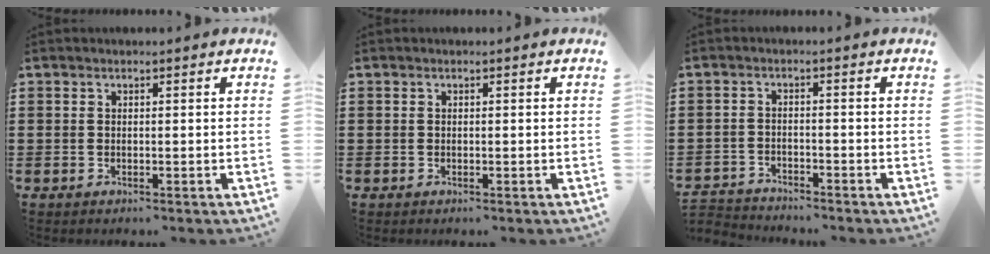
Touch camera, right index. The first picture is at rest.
{"total": 0.0}
{"total": 2.6, "force": [-2.5, 0.2, -0.3], "torque": [-0.004, 0.000, -0.057]}